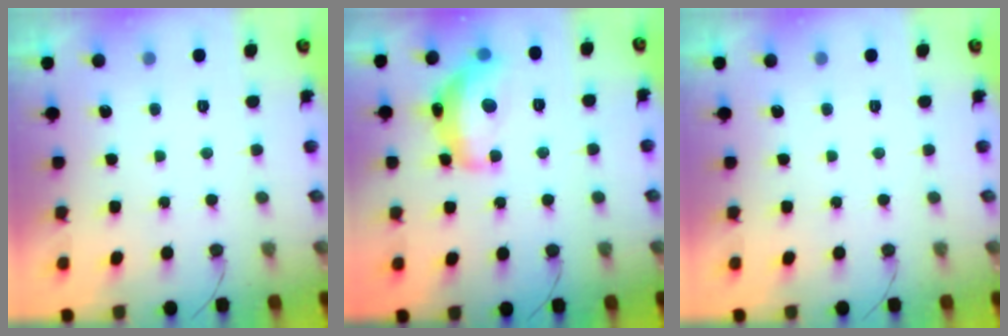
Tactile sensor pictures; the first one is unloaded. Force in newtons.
{"total": 16.2, "press": 16.2, "slide": 0.6}
{"total": 0.0}